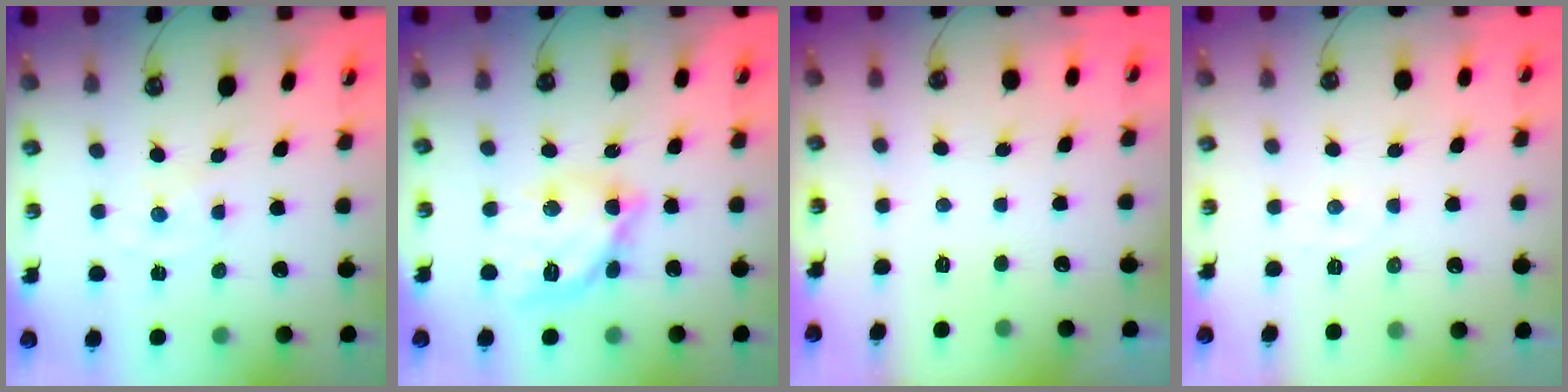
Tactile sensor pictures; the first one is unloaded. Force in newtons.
{"total": 15.0, "press": 15.0, "slide": 1.3}
{"total": 0.0}
{"total": 3.3, "press": 3.3, "slide": 0.6}